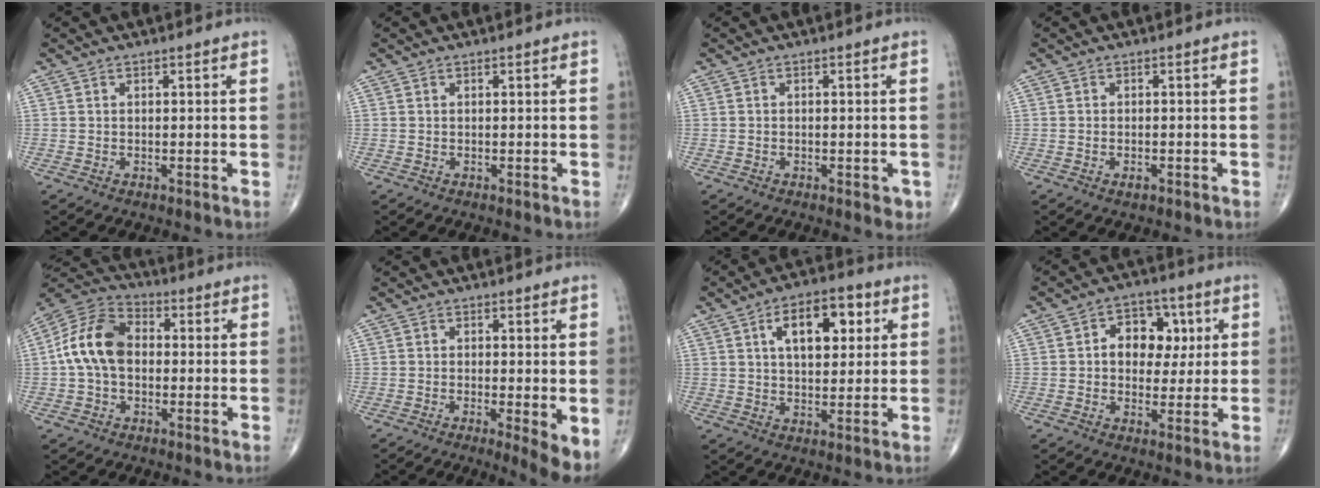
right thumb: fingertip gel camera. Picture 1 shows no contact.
{"total": 0.0}
{"total": 1.8, "force": [-0.7, 1.0, 1.3], "torque": [-0.011, -0.001, -0.008]}
{"total": 1.3, "force": [-0.6, 0.7, 0.9], "torque": [-0.017, 0.003, -0.009]}
{"total": 12.4, "force": [0.1, 8.5, 8.9], "torque": [-0.165, 0.032, -0.011]}
{"total": 3.9, "force": [-0.8, 0.8, 3.7], "torque": [-0.066, -0.013, -0.017]}
{"total": 11.8, "force": [3.8, 6.3, 9.2], "torque": [-0.109, 0.002, 0.055]}
{"total": 10.0, "force": [1.8, 7.3, 6.6], "torque": [-0.041, 0.010, 0.024]}